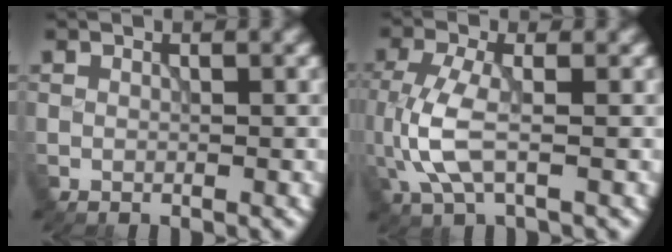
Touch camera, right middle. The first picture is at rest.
{"total": 4.3, "force": [-0.7, 1.6, 3.9], "torque": [-0.102, -0.004, -0.015]}